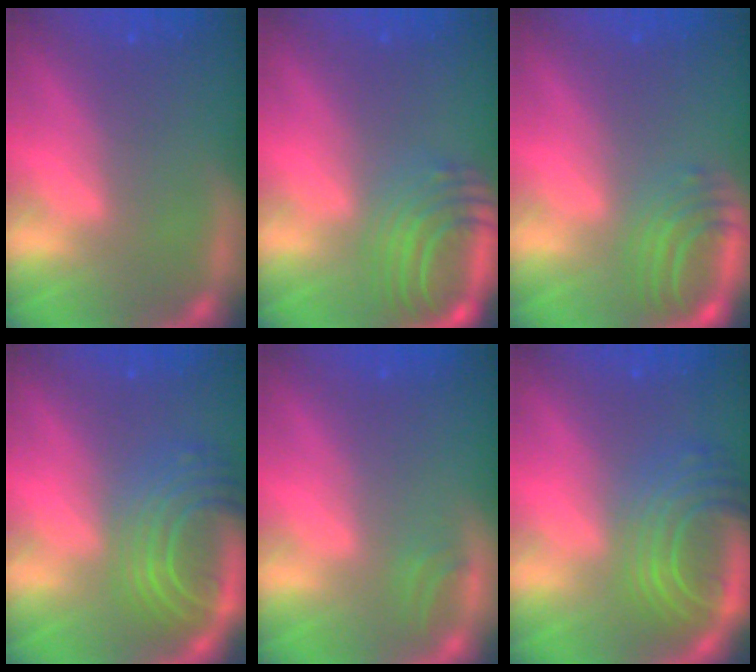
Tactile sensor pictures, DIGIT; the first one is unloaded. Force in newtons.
{"total": 7.1}
{"total": 4.5}
{"total": 9.5}
{"total": 0.9}
{"total": 9.0}